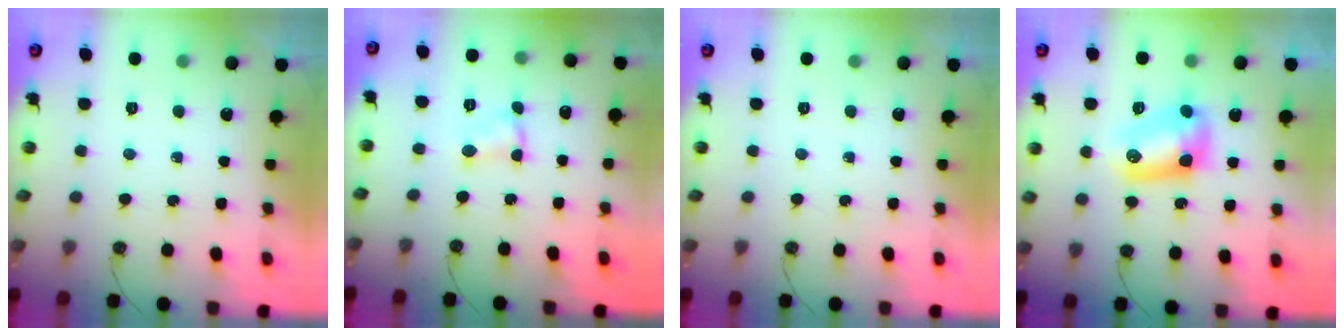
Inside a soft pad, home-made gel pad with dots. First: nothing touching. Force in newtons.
{"total": 2.2, "press": 2.1, "slide": 0.3}
{"total": 0.0}
{"total": 8.9, "press": 8.9, "slide": 0.2}